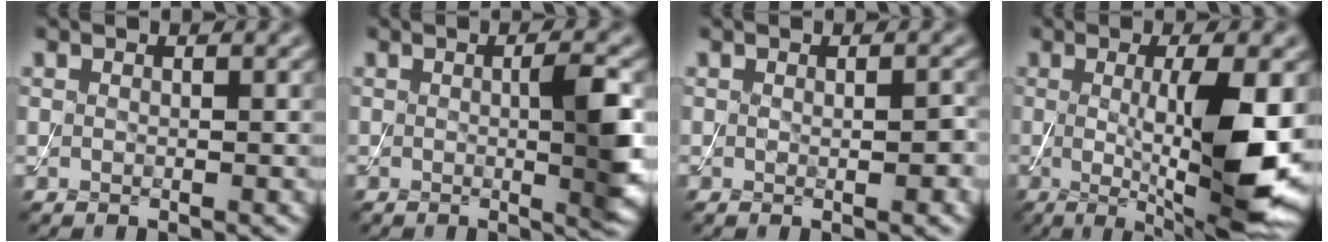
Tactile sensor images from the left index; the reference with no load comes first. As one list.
[{"total": 4.3, "force": [0.0, 0.8, 4.2], "torque": [-0.057, -0.002, 0.000]}, {"total": 1.6, "force": [0.0, 0.4, 1.6], "torque": [-0.023, -0.002, 0.000]}, {"total": 9.9, "force": [-0.3, 2.1, 9.6], "torque": [-0.143, -0.018, 0.002]}]